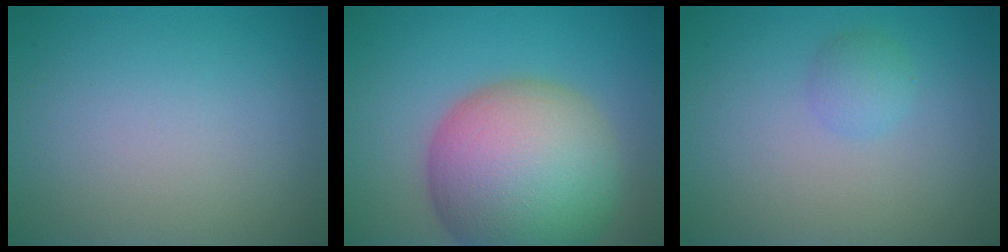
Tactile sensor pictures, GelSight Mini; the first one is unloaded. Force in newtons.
{"total": 13.9, "press": 13.9, "slide": 0.9}
{"total": 1.3, "press": 1.3, "slide": 0.0}